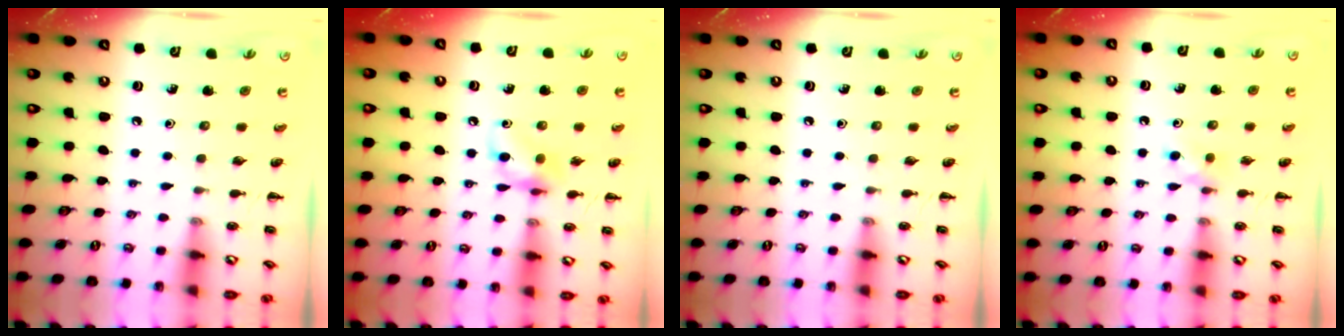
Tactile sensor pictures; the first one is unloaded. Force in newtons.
{"total": 9.2, "press": 9.1, "slide": 1.2}
{"total": 0.0}
{"total": 2.9, "press": 2.7, "slide": 1.1}